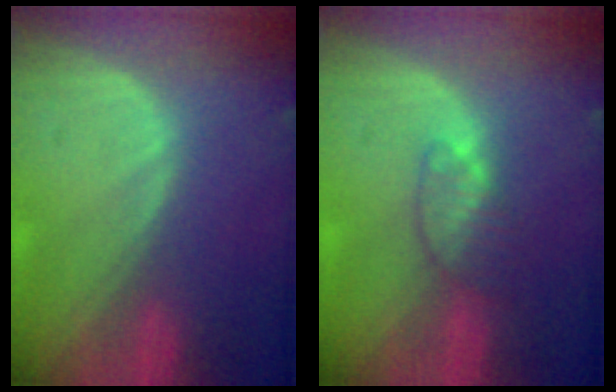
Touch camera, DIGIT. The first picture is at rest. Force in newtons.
{"total": 3.4, "press": 3.3, "slide": 0.6}